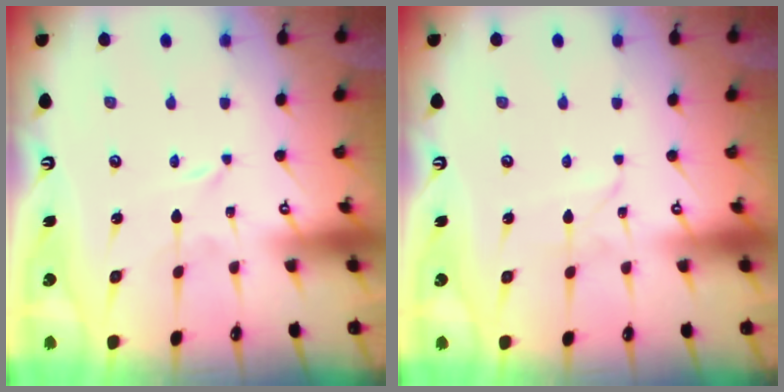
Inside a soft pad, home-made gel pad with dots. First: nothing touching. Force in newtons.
{"total": 1.6, "press": 1.5, "slide": 0.2}